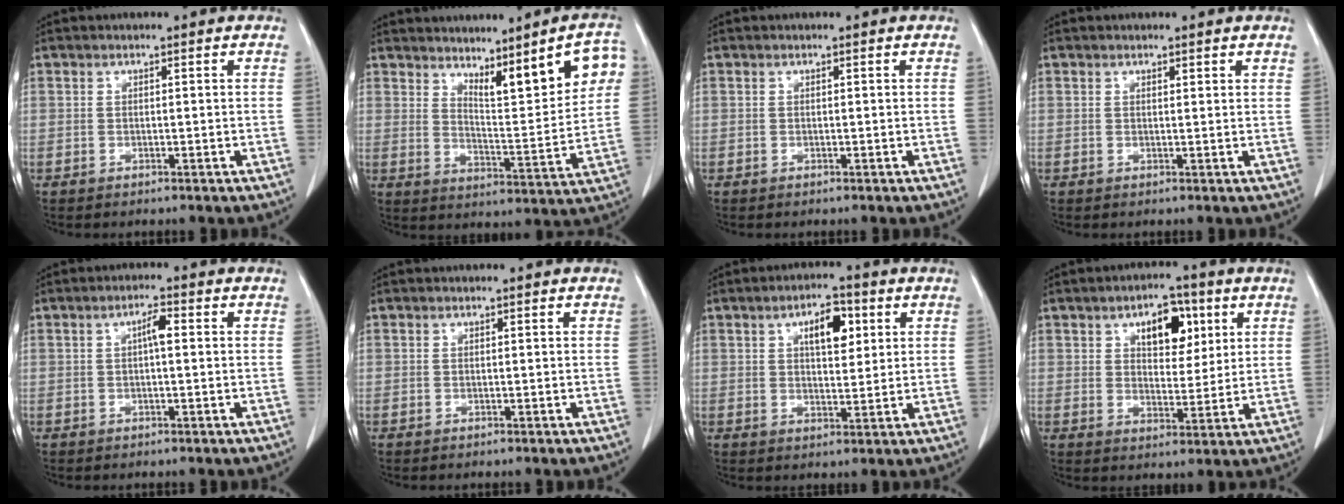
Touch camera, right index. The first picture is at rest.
{"total": 11.8, "force": [6.4, 1.9, 9.8], "torque": [-0.131, 0.001, 0.099]}
{"total": 0.0}
{"total": 1.0, "force": [0.9, 0.1, 0.4], "torque": [-0.006, -0.002, 0.010]}
{"total": 2.6, "force": [0.3, 0.5, 2.5], "torque": [-0.044, 0.005, 0.005]}
{"total": 0.0}
{"total": 6.4, "force": [2.4, 2.6, 5.3], "torque": [-0.085, 0.008, 0.040]}
{"total": 7.9, "force": [3.4, 4.1, 5.9], "torque": [-0.084, 0.013, 0.055]}